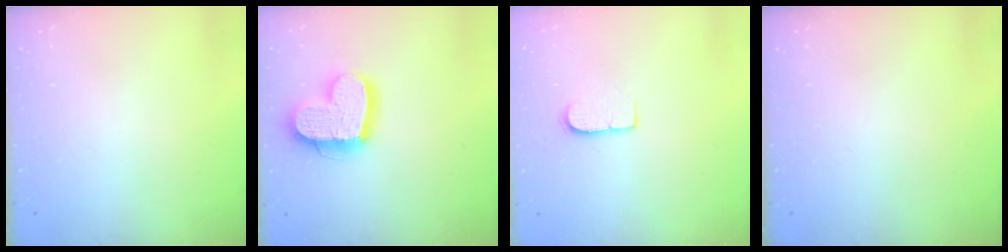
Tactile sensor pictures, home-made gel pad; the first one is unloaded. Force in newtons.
{"total": 17.6, "press": 17.5, "slide": 1.9}
{"total": 6.6, "press": 6.6, "slide": 0.5}
{"total": 0.0}